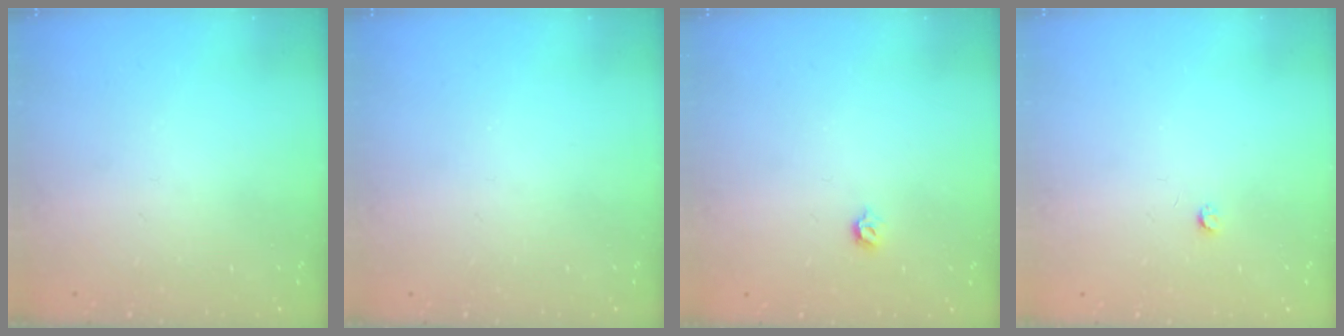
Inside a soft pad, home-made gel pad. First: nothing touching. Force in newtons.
{"total": 0.0}
{"total": 3.1, "press": 3.0, "slide": 0.8}
{"total": 2.5, "press": 2.5, "slide": 0.4}